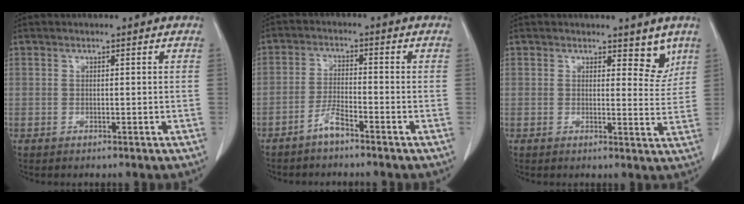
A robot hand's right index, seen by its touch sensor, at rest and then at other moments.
{"total": 3.3, "force": [-2.7, 0.2, 1.9], "torque": [-0.043, 0.002, -0.053]}
{"total": 4.1, "force": [3.0, 2.0, 1.9], "torque": [-0.002, -0.017, 0.032]}